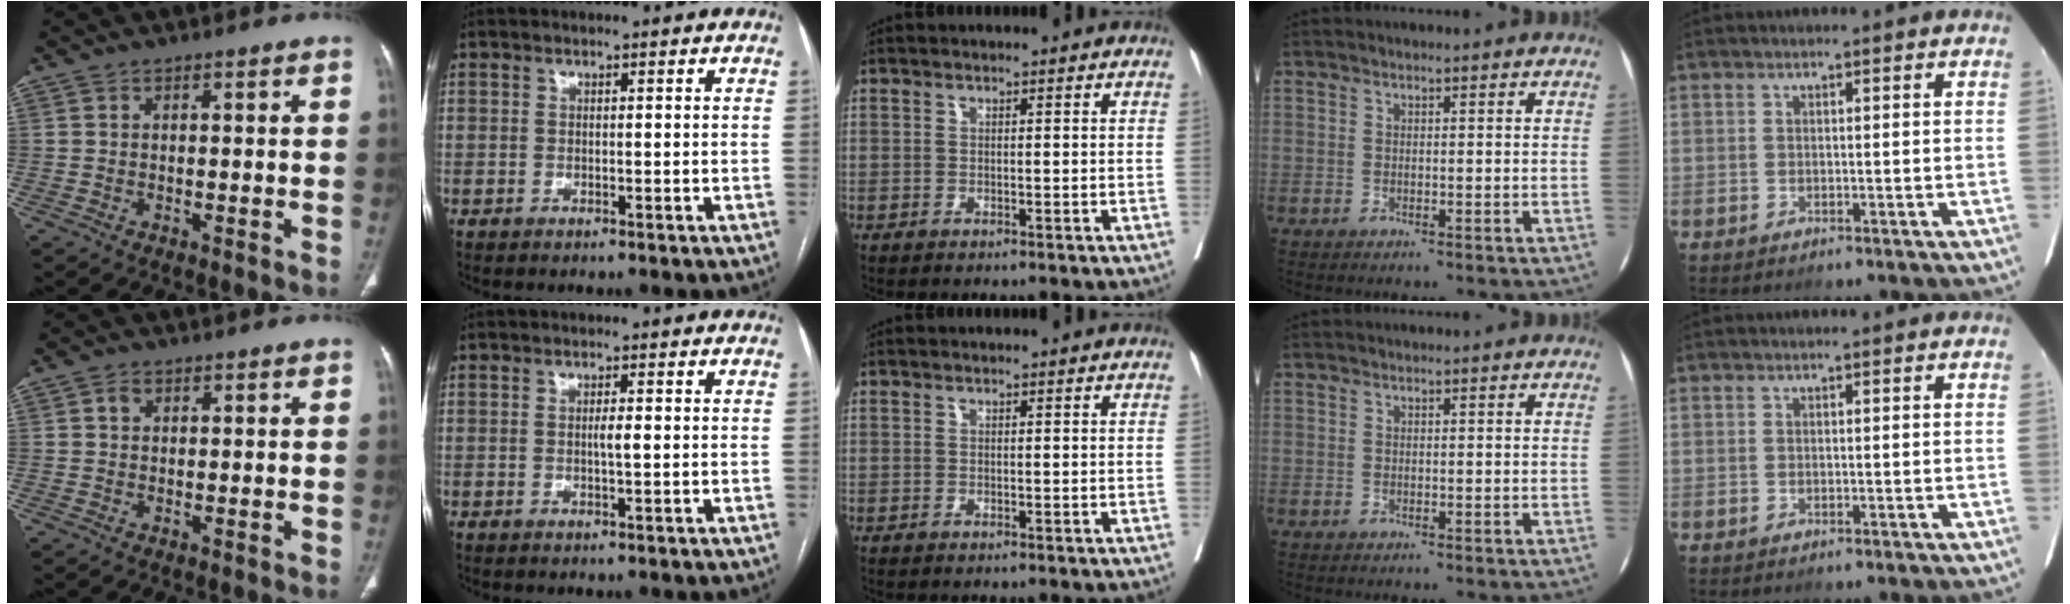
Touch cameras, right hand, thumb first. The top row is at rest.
{"thumb": {"total": 1.5, "force": [0.6, 1.2, 0.7], "torque": [-0.008, 0.001, 0.008]}, "index": {"total": 1.5, "force": [-0.1, 0.0, 1.5], "torque": [-0.029, 0.000, 0.000]}}